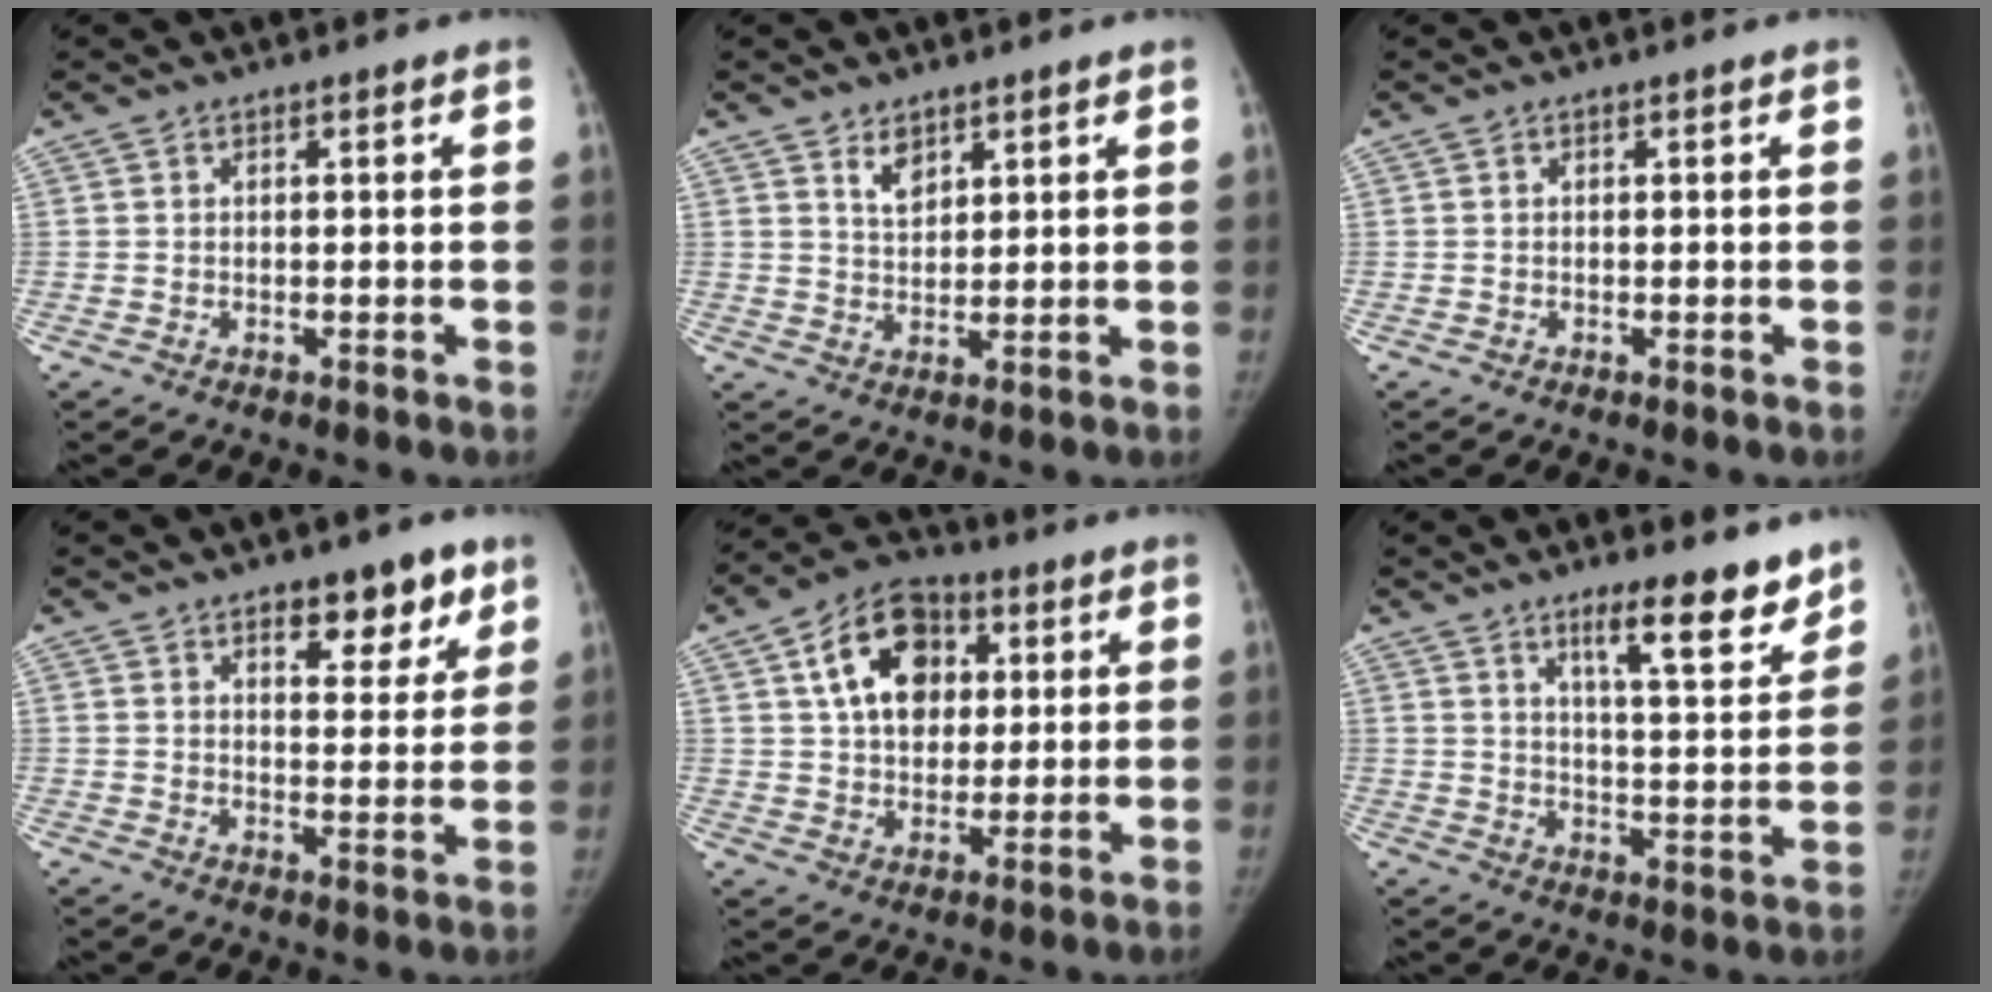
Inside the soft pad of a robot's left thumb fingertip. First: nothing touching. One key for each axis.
{"total": 3.6, "fx": 2.4, "fy": 2.0, "fz": 1.7, "tx": -0.015, "ty": -0.021, "tz": 0.047}
{"total": 0.0}
{"total": 9.3, "fx": 5.7, "fy": 4.5, "fz": 5.8, "tx": -0.040, "ty": -0.030, "tz": 0.080}
{"total": 14.2, "fx": 4.5, "fy": 10.0, "fz": 9.1, "tx": -0.114, "ty": 0.000, "tz": 0.068}
{"total": 11.7, "fx": 8.4, "fy": 2.6, "fz": 7.7, "tx": -0.084, "ty": -0.062, "tz": 0.130}